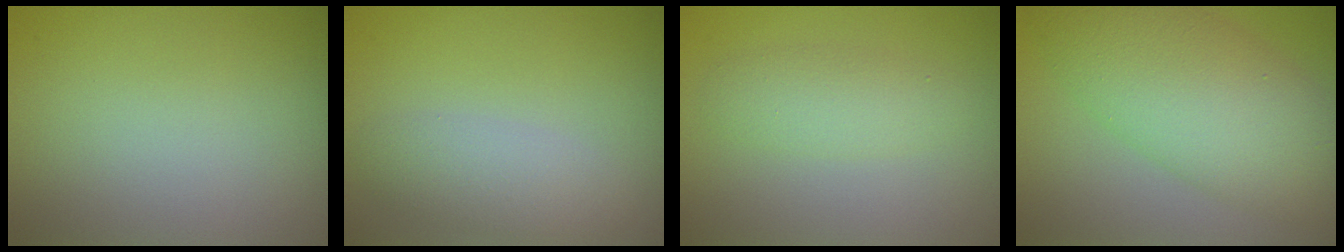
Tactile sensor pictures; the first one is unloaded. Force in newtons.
{"total": 3.0, "press": 3.0, "slide": 0.1}
{"total": 2.4, "press": 2.4, "slide": 0.0}
{"total": 8.5, "press": 8.5, "slide": 0.3}